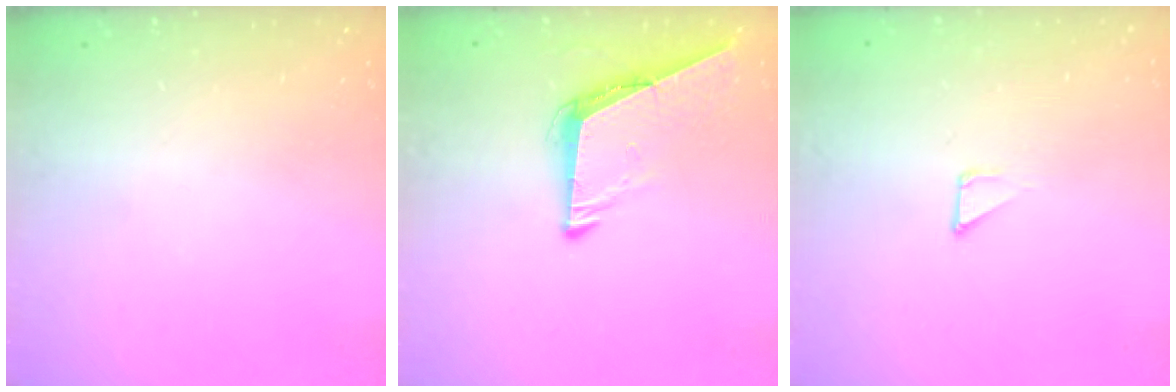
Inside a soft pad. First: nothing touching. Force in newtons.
{"total": 8.6, "press": 8.5, "slide": 0.8}
{"total": 1.6, "press": 1.6, "slide": 0.1}